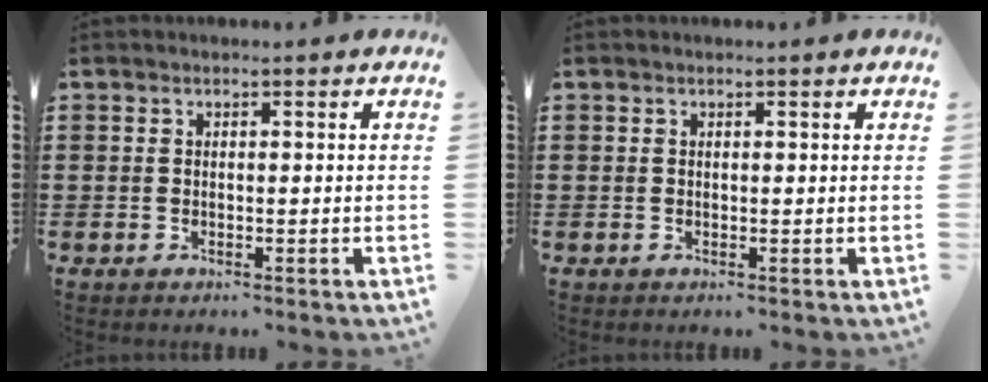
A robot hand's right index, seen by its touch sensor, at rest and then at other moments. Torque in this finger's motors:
{"motor_torque": [-0.27, -0.15, 0.01, -0.01]}